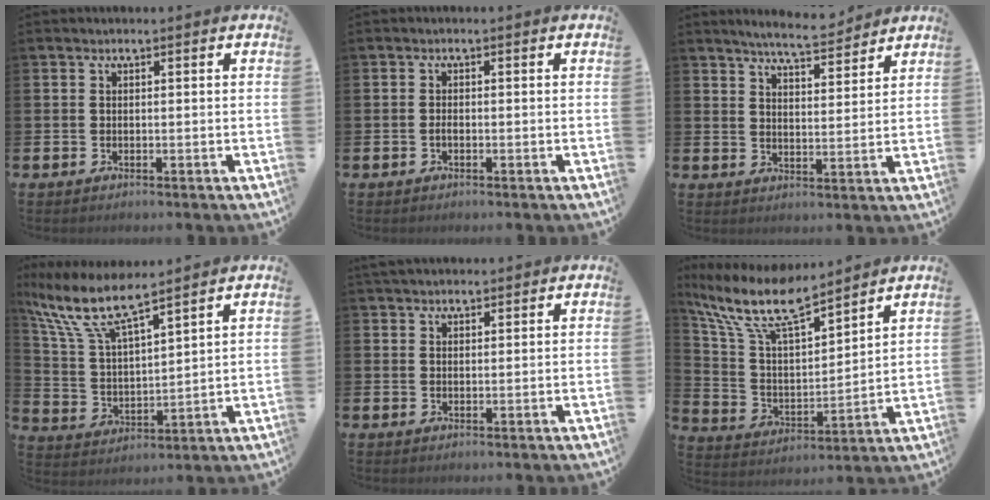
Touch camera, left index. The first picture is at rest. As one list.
[{"total": 0.9, "force": [-0.5, 0.3, 0.6], "torque": [-0.019, 0.000, -0.009]}, {"total": 6.0, "force": [5.8, 0.4, 1.5], "torque": [-0.042, -0.027, 0.104]}, {"total": 9.5, "force": [8.0, 1.8, 4.9], "torque": [-0.133, -0.036, 0.139]}, {"total": 2.2, "force": [2.1, 0.7, 0.5], "torque": [-0.004, -0.005, 0.036]}, {"total": 11.0, "force": [9.2, 2.3, 5.6], "torque": [-0.152, -0.052, 0.159]}]